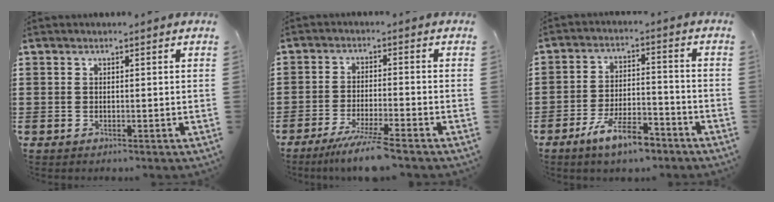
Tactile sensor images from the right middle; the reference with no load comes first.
{"total": 5.4, "force": [-4.4, -0.2, 3.0], "torque": [-0.060, -0.018, -0.082]}
{"total": 8.2, "force": [-5.9, 2.3, 5.2], "torque": [-0.105, 0.005, -0.110]}